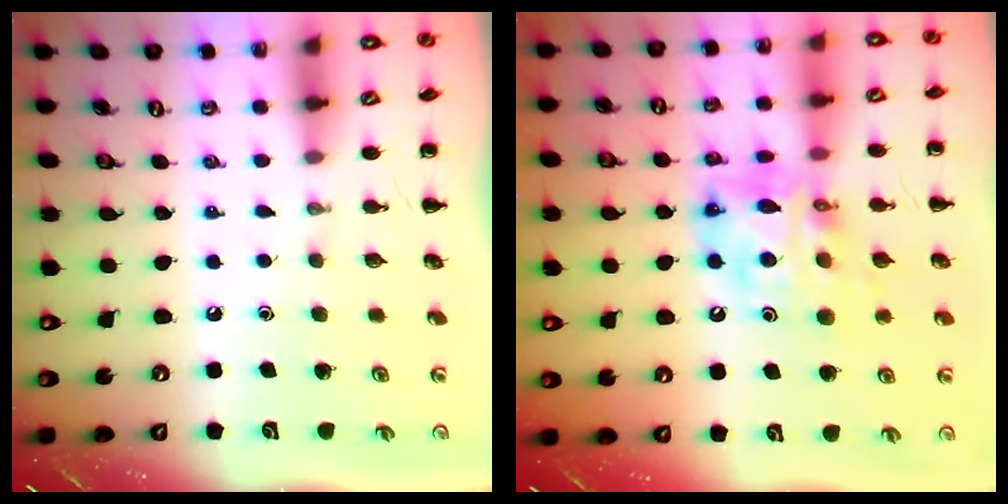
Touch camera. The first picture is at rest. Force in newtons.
{"total": 13.1, "press": 12.5, "slide": 3.9}